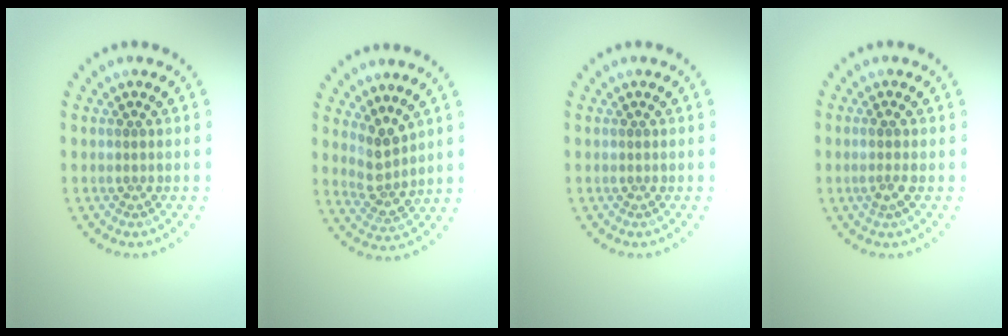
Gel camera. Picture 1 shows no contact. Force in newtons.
{"total": 2.8, "press": 2.1, "slide": 1.9}
{"total": 0.0}
{"total": 1.3, "press": 1.1, "slide": 0.7}